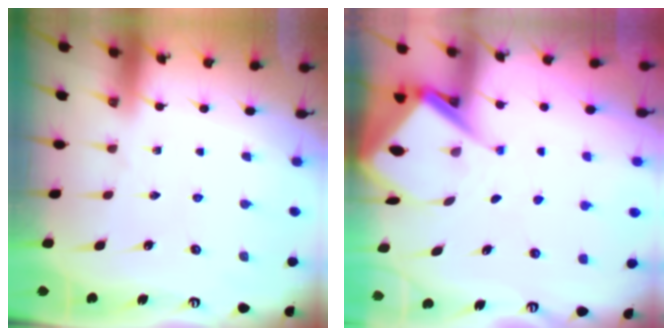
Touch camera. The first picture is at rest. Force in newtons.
{"total": 8.9, "press": 8.9, "slide": 0.7}